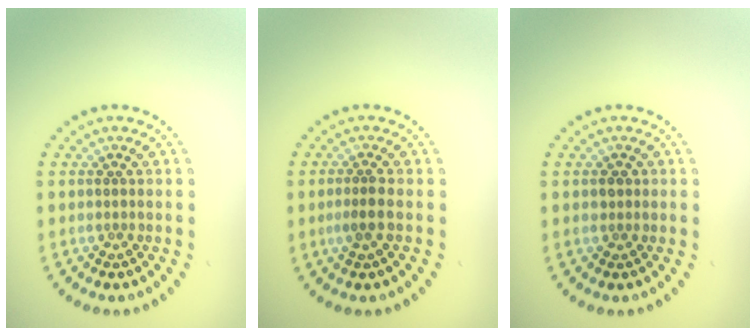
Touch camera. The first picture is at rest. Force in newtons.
{"total": 1.6, "press": 1.4, "slide": 0.7}
{"total": 0.8, "press": 0.7, "slide": 0.3}